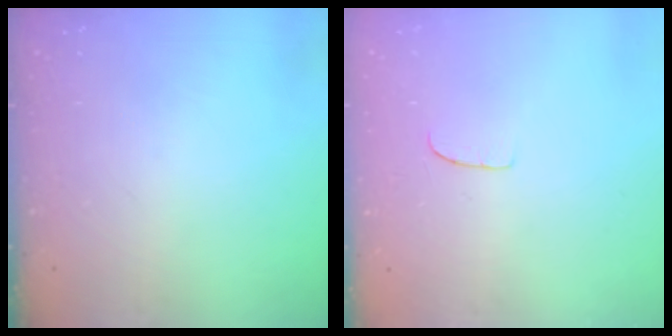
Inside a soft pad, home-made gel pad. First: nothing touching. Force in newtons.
{"total": 5.4, "press": 5.4, "slide": 0.4}